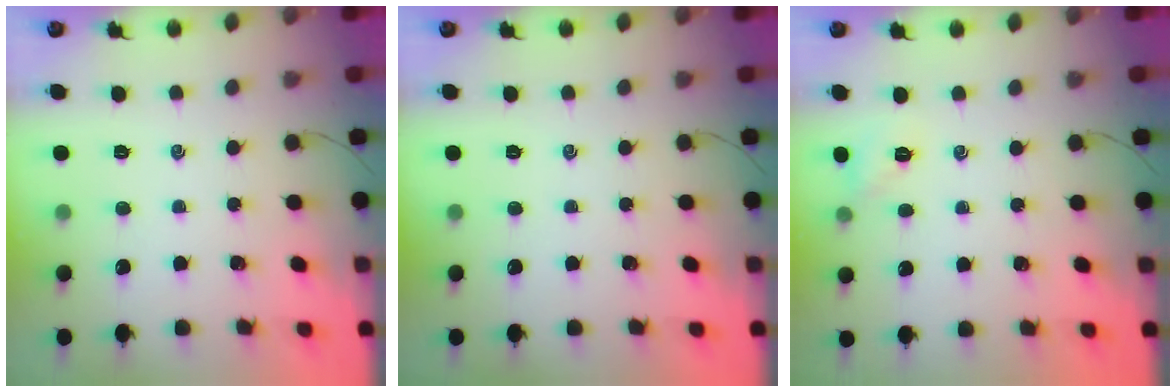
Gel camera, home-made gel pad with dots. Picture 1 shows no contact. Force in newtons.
{"total": 0.0}
{"total": 3.3, "press": 3.3, "slide": 0.2}